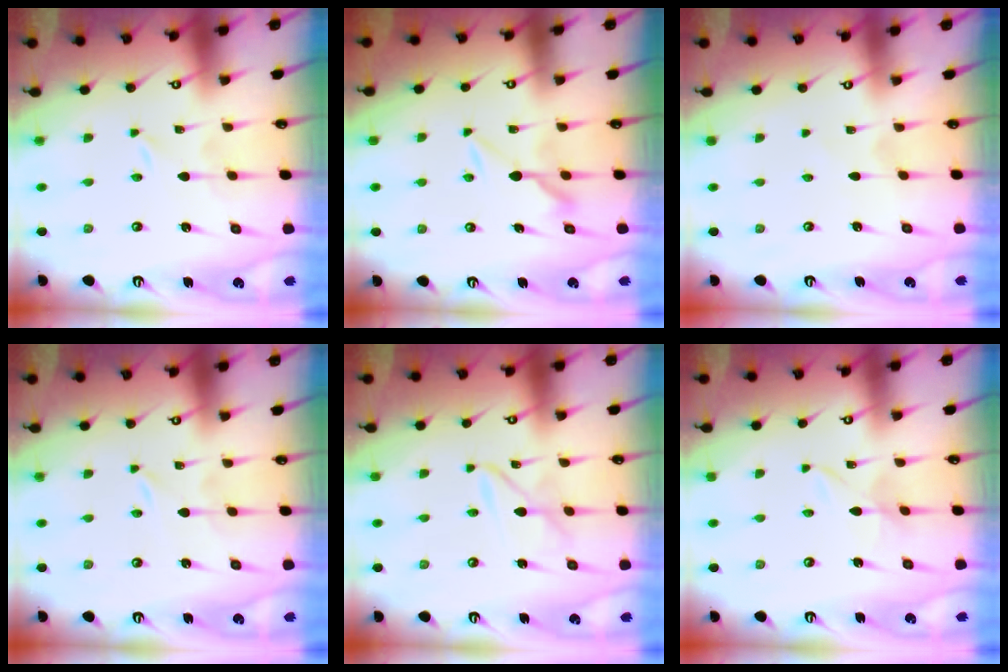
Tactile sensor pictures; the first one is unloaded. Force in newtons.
{"total": 6.1, "press": 6.1, "slide": 0.7}
{"total": 1.6, "press": 1.6, "slide": 0.2}
{"total": 0.0}
{"total": 4.9, "press": 4.9, "slide": 0.4}
{"total": 2.9, "press": 2.9, "slide": 0.3}